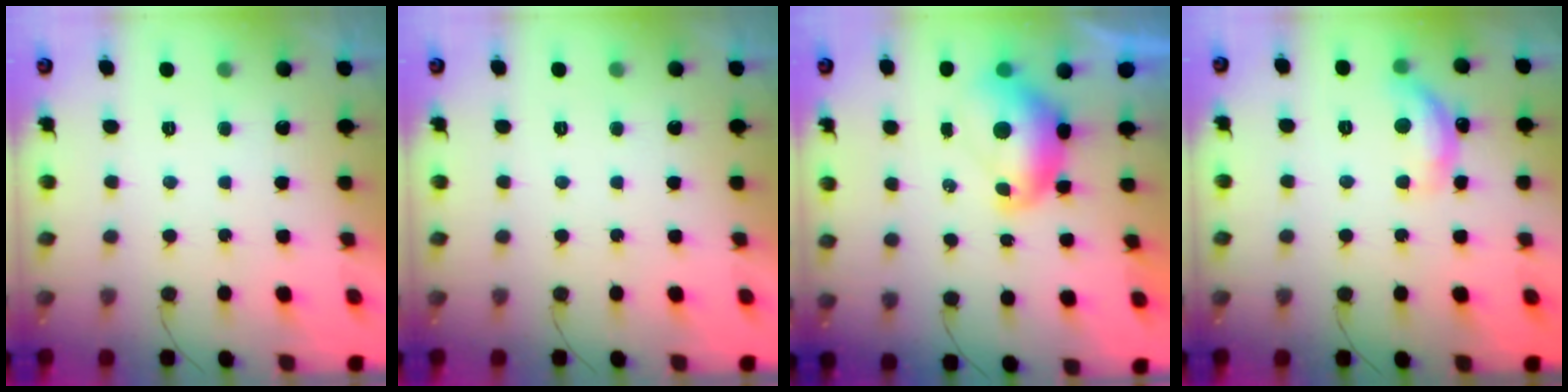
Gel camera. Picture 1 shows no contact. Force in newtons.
{"total": 0.0}
{"total": 8.9, "press": 8.8, "slide": 1.0}
{"total": 12.0, "press": 11.9, "slide": 0.8}